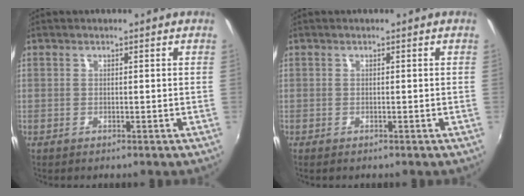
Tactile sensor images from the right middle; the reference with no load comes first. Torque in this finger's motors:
{"motor_torque": [0.47, -0.83, 0.02, 0.07]}